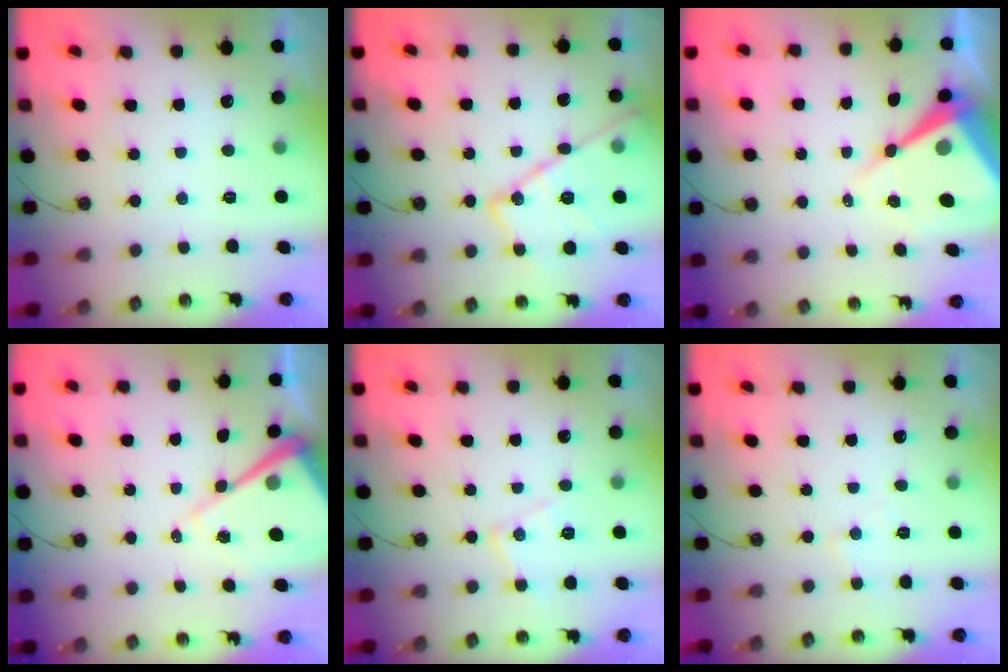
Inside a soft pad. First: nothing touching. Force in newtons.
{"total": 18.2, "press": 18.2, "slide": 1.5}
{"total": 13.4, "press": 13.3, "slide": 1.4}
{"total": 12.3, "press": 12.2, "slide": 1.0}
{"total": 9.7, "press": 9.7, "slide": 0.7}
{"total": 4.8, "press": 4.7, "slide": 0.7}